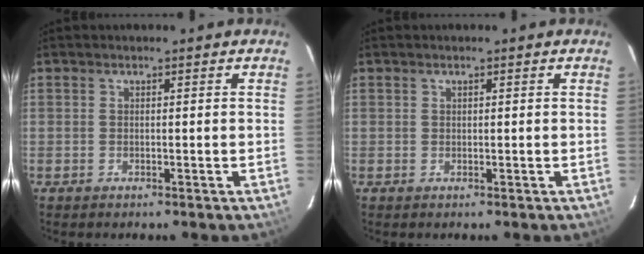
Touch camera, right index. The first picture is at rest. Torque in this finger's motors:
{"motor_torque": [0.14, 0.21, 0.00, 0.00]}